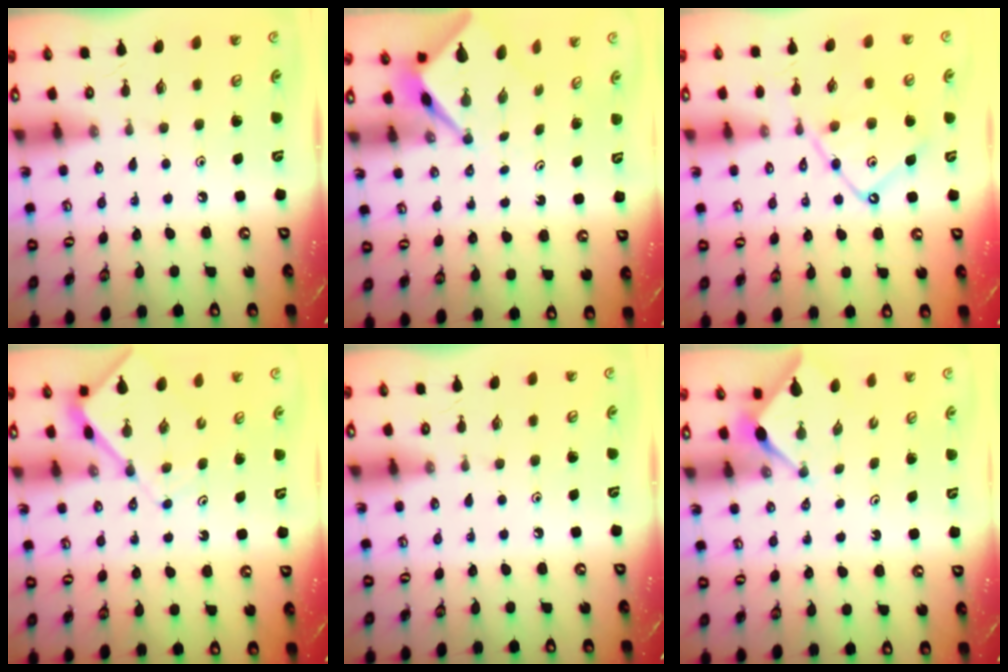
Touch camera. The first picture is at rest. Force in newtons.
{"total": 3.2, "press": 3.2, "slide": 0.2}
{"total": 10.9, "press": 10.8, "slide": 1.1}
{"total": 6.4, "press": 6.4, "slide": 0.6}
{"total": 0.0}
{"total": 3.0, "press": 3.0, "slide": 0.3}